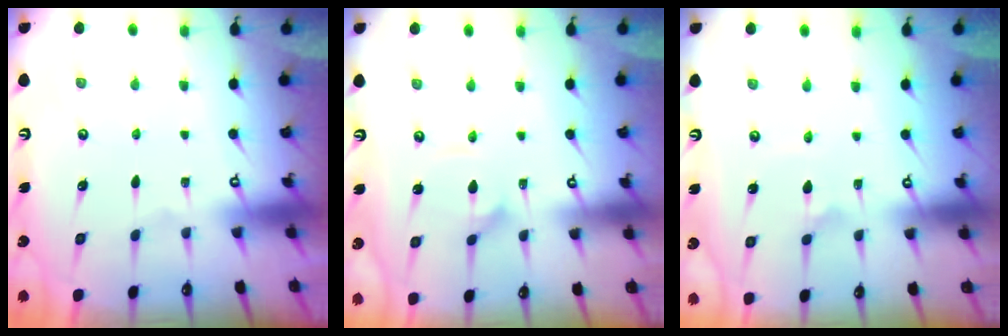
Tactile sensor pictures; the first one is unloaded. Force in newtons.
{"total": 1.8, "press": 1.8, "slide": 0.2}
{"total": 2.3, "press": 2.3, "slide": 0.1}